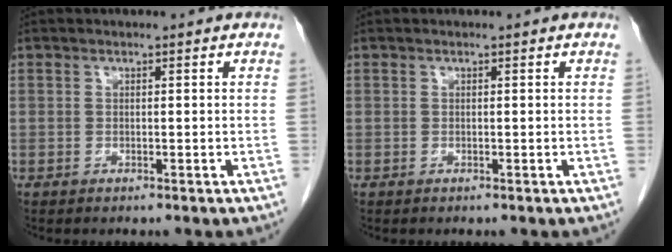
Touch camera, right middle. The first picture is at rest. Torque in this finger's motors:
{"motor_torque": [0.00, 0.00, 0.00, -0.01]}